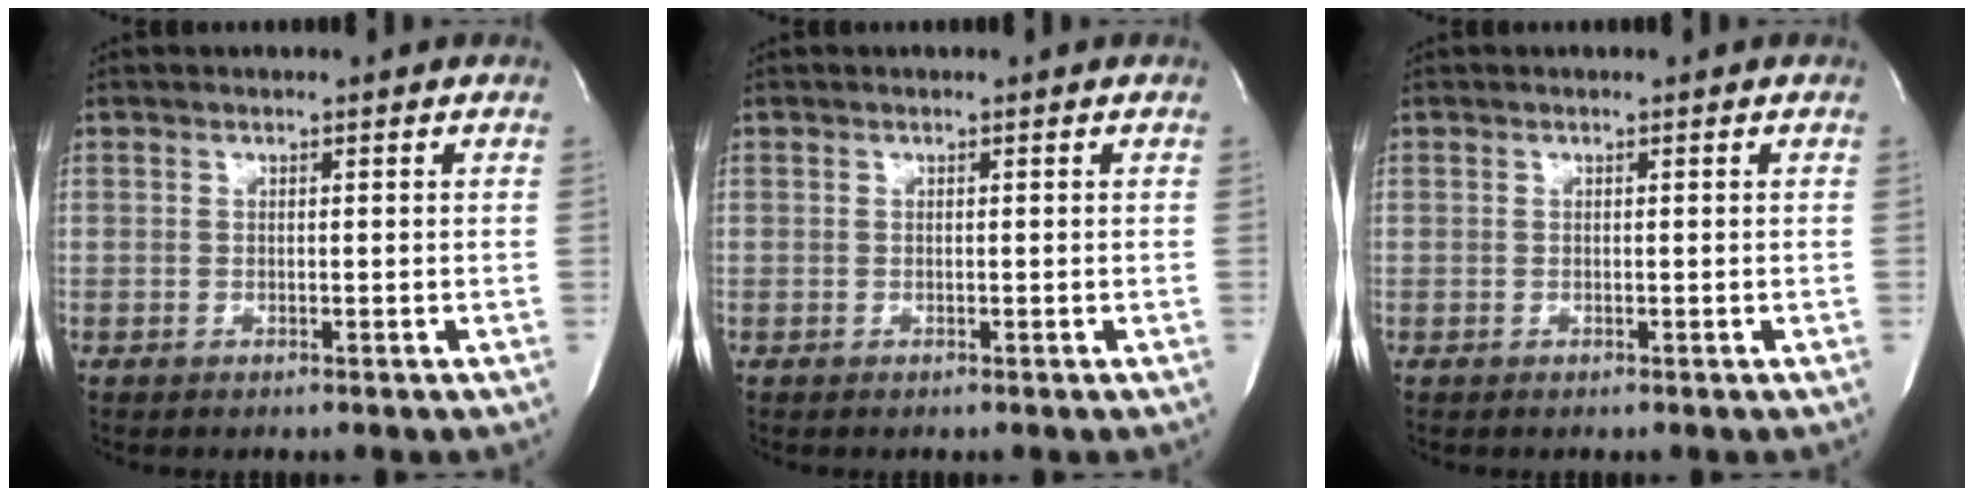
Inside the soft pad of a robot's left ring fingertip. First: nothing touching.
{"total": 0.0}
{"total": 0.0}